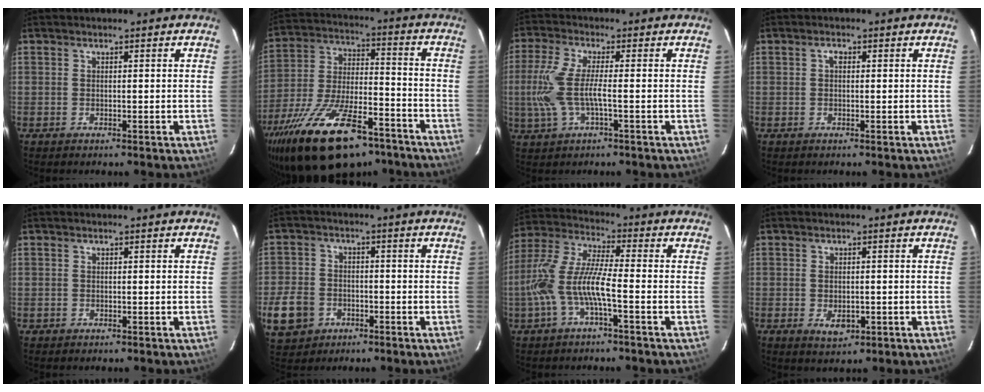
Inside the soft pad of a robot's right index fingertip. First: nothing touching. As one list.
[{"total": 25.8, "force": [-17.5, 10.4, 15.9], "torque": [-0.305, -0.028, -0.272]}, {"total": 8.6, "force": [-1.5, 1.8, 8.3], "torque": [-0.188, -0.004, -0.027]}, {"total": 1.1, "force": [0.2, 0.7, 0.8], "torque": [-0.014, 0.007, 0.001]}, {"total": 0.5, "force": [-0.1, 0.5, 0.0], "torque": [0.003, 0.002, -0.001]}, {"total": 9.8, "force": [-3.8, 8.1, 4.1], "torque": [-0.116, 0.015, -0.061]}, {"total": 11.2, "force": [-3.6, 1.9, 10.4], "torque": [-0.233, 0.004, -0.071]}, {"total": 3.6, "force": [-1.0, 2.3, 2.5], "torque": [-0.043, -0.006, -0.009]}]